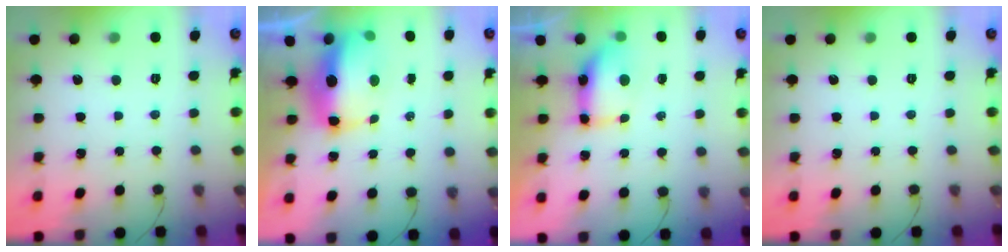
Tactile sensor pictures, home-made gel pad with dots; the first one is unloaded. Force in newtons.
{"total": 10.5, "press": 10.2, "slide": 2.3}
{"total": 7.2, "press": 7.2, "slide": 0.7}
{"total": 0.0}